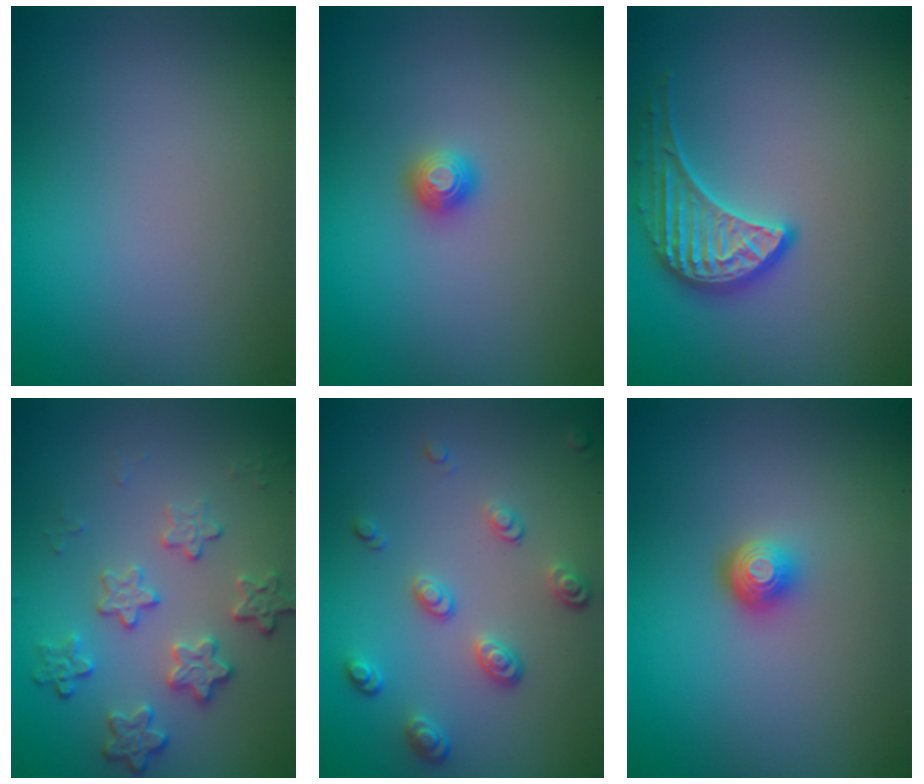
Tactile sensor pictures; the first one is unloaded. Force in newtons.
{"total": 1.2, "press": 1.2, "slide": 0.1}
{"total": 3.3, "press": 3.1, "slide": 1.2}
{"total": 3.9, "press": 3.2, "slide": 2.2}
{"total": 3.2, "press": 2.6, "slide": 1.8}
{"total": 2.0, "press": 1.5, "slide": 1.4}